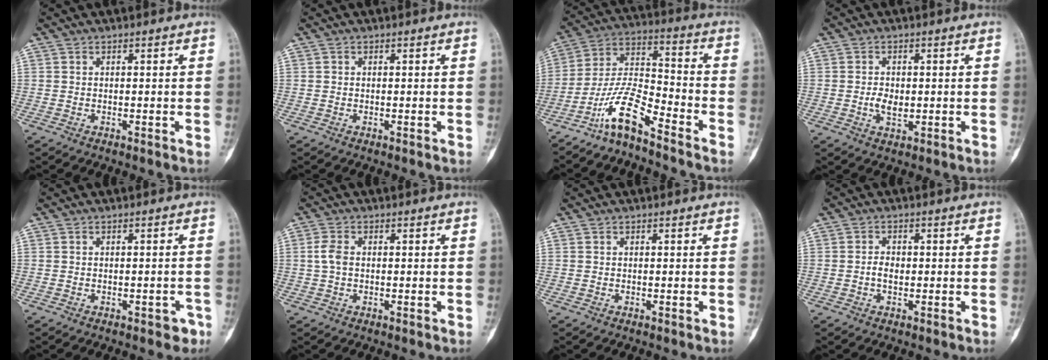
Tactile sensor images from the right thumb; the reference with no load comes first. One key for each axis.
{"total": 0.0}
{"total": 10.4, "fx": -7.8, "fy": 2.2, "fz": 6.6, "tx": -0.136, "ty": 0.079, "tz": -0.156}
{"total": 3.4, "fx": -0.3, "fy": 2.1, "fz": 2.6, "tx": -0.041, "ty": 0.000, "tz": -0.004}
{"total": 2.4, "fx": -1.4, "fy": 1.3, "fz": 1.4, "tx": -0.005, "ty": 0.012, "tz": -0.014}
{"total": 3.1, "fx": 0.1, "fy": 1.9, "fz": 2.4, "tx": -0.057, "ty": 0.007, "tz": -0.001}
{"total": 0.0}
{"total": 2.1, "fx": -0.3, "fy": 1.4, "fz": 1.6, "tx": -0.024, "ty": 0.007, "tz": -0.009}